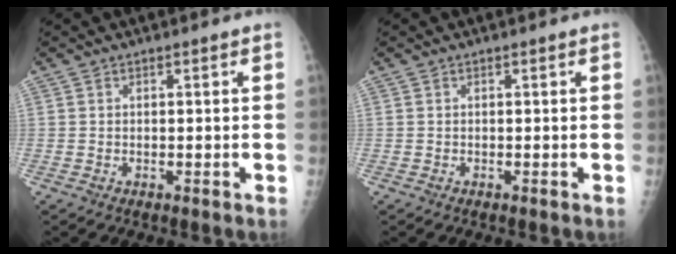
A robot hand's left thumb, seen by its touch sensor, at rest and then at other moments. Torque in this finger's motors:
{"motor_torque": [0.00, 0.00, -0.02, -0.03, 0.00]}